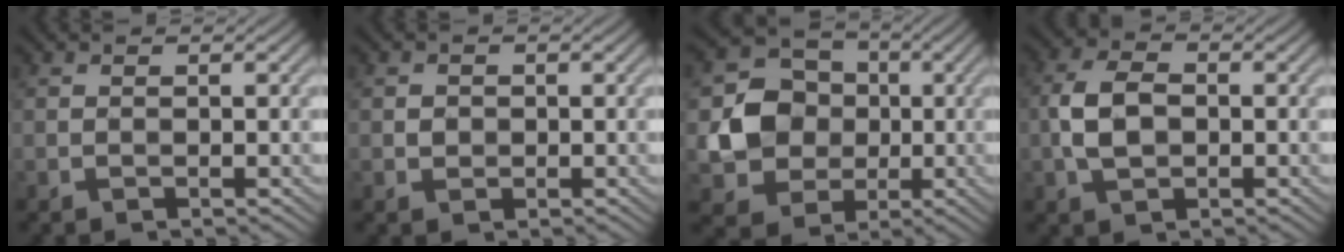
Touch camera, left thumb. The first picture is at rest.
{"total": 0.9, "force": [-0.1, 0.9, 0.2], "torque": [-0.009, -0.001, -0.003]}
{"total": 8.5, "force": [-0.3, 7.7, 3.7], "torque": [-0.085, -0.003, -0.007]}
{"total": 5.2, "force": [-0.4, 3.2, 4.1], "torque": [-0.092, 0.005, -0.012]}